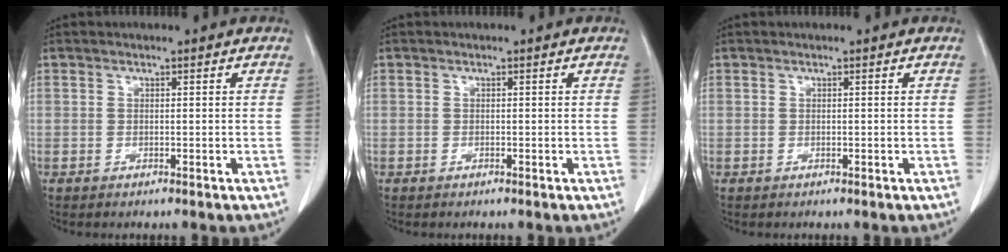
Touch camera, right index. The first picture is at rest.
{"total": 0.0}
{"total": 0.0}